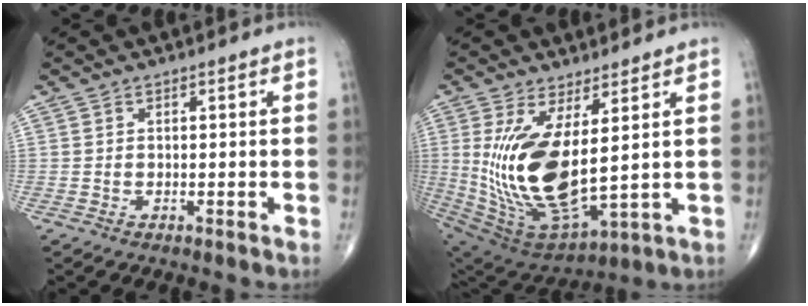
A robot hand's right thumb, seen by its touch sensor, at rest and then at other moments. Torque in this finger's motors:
{"motor_torque": [-0.81, 1.51, 2.11, 0.52, 0.65]}